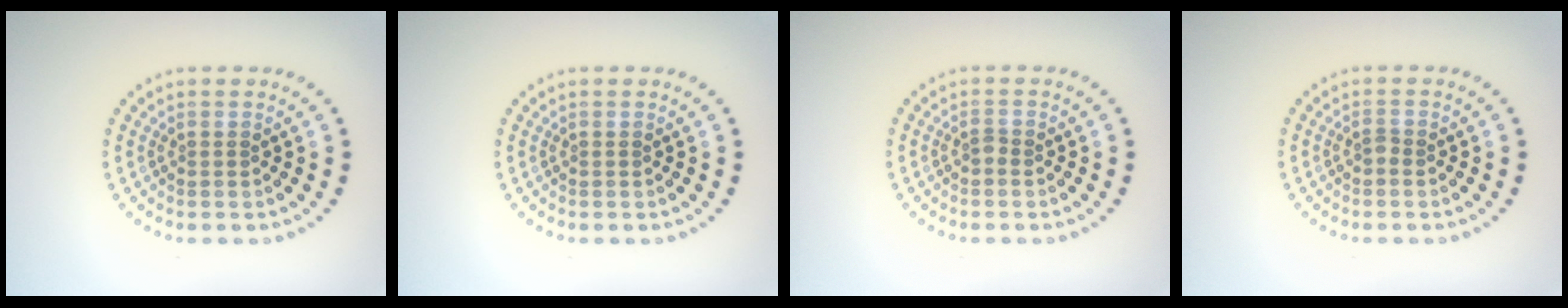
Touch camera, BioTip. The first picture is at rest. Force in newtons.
{"total": 0.0}
{"total": 0.8, "press": 0.6, "slide": 0.5}
{"total": 0.8, "press": 0.6, "slide": 0.5}